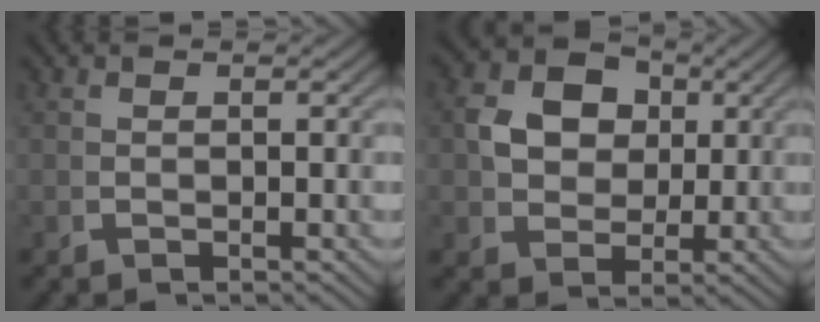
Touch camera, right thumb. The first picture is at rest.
{"total": 6.5, "force": [1.6, 5.2, 3.7], "torque": [-0.089, -0.021, 0.041]}